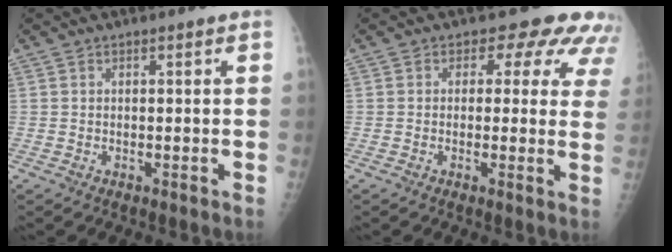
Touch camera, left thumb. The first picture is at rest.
{"total": 8.9, "force": [5.9, 5.7, 3.7], "torque": [0.009, -0.014, 0.040]}